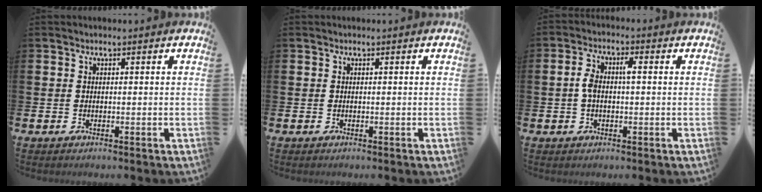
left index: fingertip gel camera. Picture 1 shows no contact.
{"total": 0.0}
{"total": 3.6, "force": [0.2, 1.8, 3.1], "torque": [-0.058, 0.009, 0.001]}